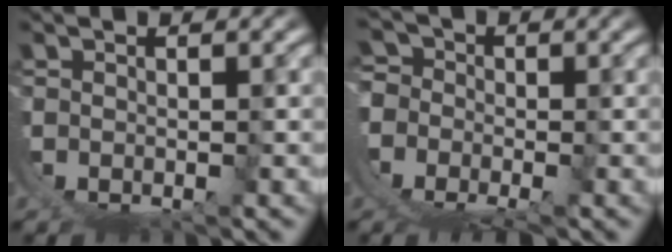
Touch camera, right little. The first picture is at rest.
{"total": 9.9, "force": [-2.3, 8.5, 4.6], "torque": [-0.100, -0.038, -0.039]}